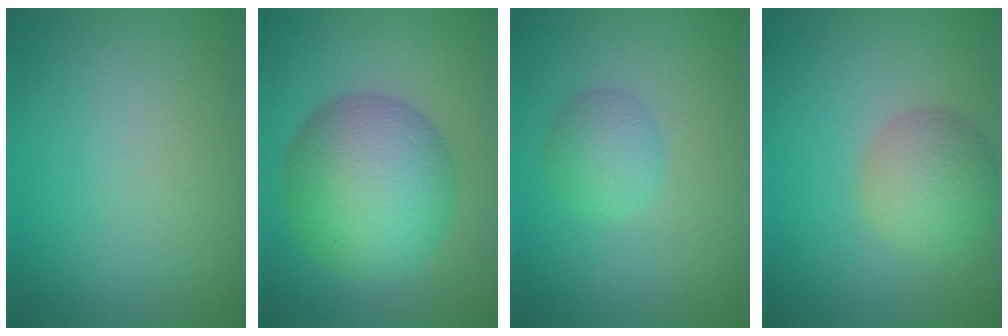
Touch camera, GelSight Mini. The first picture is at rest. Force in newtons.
{"total": 10.2, "press": 10.2, "slide": 0.2}
{"total": 2.5, "press": 2.5, "slide": 0.1}
{"total": 4.3, "press": 4.3, "slide": 0.4}